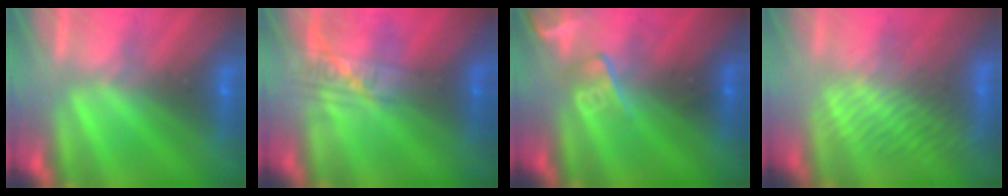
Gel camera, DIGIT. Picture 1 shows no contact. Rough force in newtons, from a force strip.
{"total": 2.2}
{"total": 2.7}
{"total": 3.4}